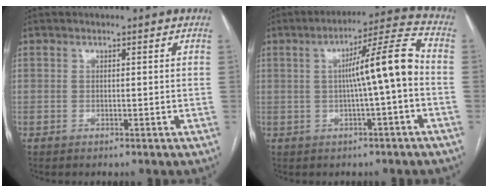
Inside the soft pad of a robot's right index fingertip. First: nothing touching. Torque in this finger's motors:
{"motor_torque": [1.51, 0.07, 0.75, 0.18]}